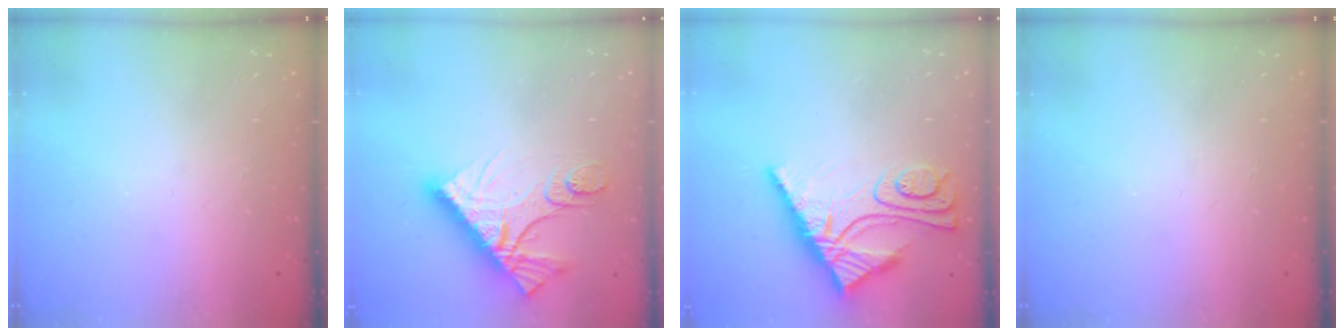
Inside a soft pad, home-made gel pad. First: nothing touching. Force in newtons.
{"total": 17.1, "press": 17.1, "slide": 0.9}
{"total": 11.4, "press": 11.4, "slide": 1.0}
{"total": 0.0}